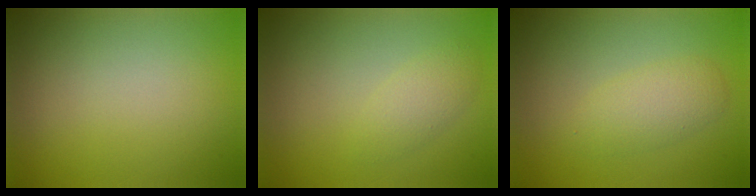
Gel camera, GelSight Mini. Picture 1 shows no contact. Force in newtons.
{"total": 1.7, "press": 1.7, "slide": 0.1}
{"total": 2.5, "press": 2.5, "slide": 0.0}